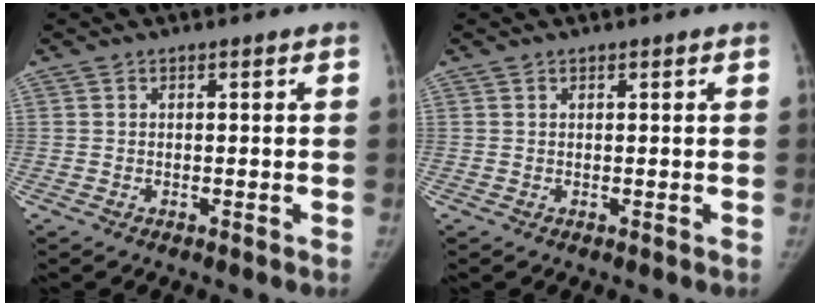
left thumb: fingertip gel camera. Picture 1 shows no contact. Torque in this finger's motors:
{"motor_torque": [0.03, 0.12, 0.07, -0.12, -0.01]}